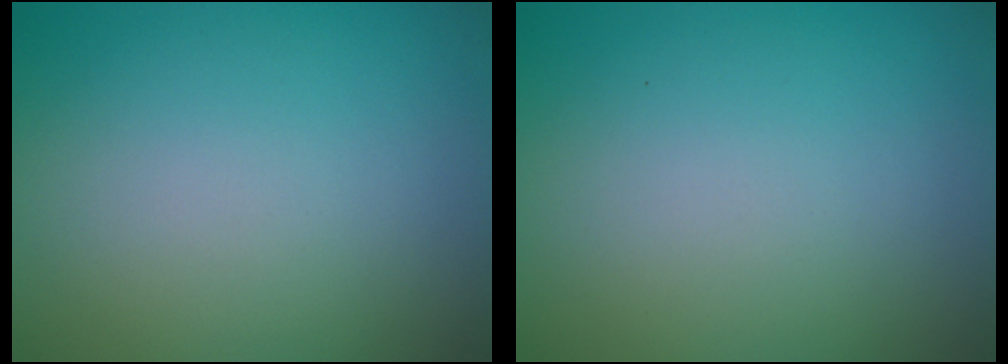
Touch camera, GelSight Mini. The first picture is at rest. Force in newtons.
{"total": 0.0}